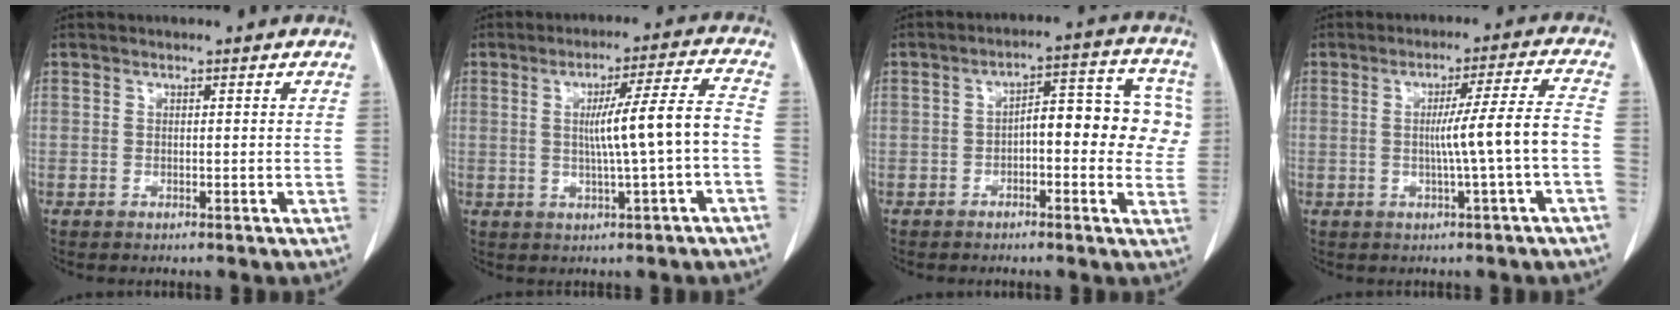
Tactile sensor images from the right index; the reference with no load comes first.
{"total": 9.0, "force": [-0.7, -0.7, 8.9], "torque": [-0.138, 0.006, -0.008]}
{"total": 11.8, "force": [0.5, 4.7, 10.8], "torque": [-0.134, 0.047, 0.008]}
{"total": 7.8, "force": [-1.2, -1.5, 7.6], "torque": [-0.116, 0.004, -0.015]}